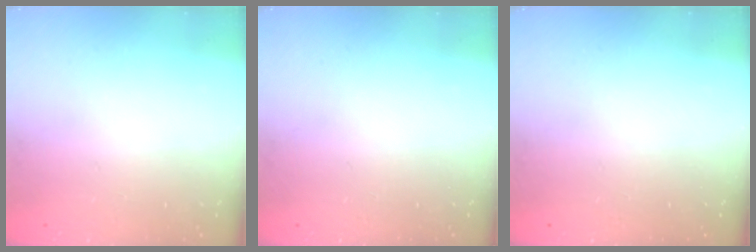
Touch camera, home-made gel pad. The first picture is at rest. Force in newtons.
{"total": 0.0}
{"total": 0.0}